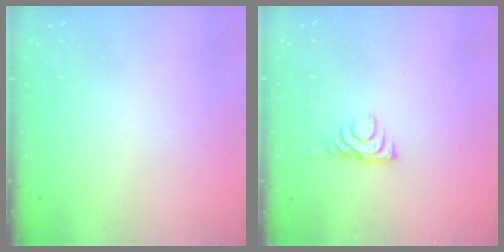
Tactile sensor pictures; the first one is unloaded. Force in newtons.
{"total": 5.8, "press": 5.7, "slide": 0.8}